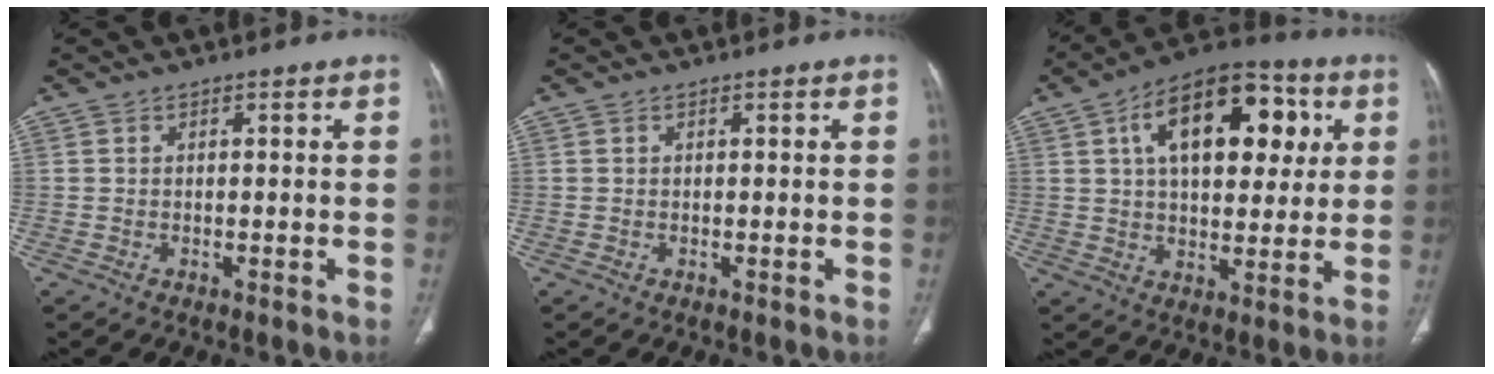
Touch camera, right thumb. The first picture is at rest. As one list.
[{"total": 0.0}, {"total": 20.5, "force": [6.2, 11.3, 16.0], "torque": [-0.204, 0.007, 0.089]}]